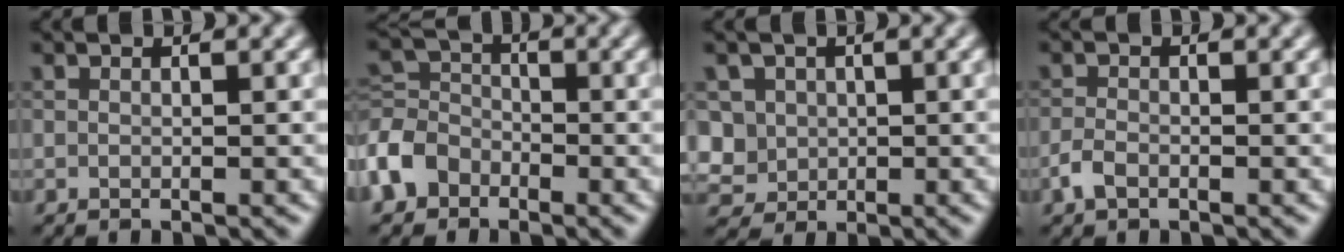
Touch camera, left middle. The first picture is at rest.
{"total": 4.9, "force": [-2.7, 3.7, 1.7], "torque": [-0.042, 0.009, -0.067]}
{"total": 5.4, "force": [0.7, 4.9, 2.1], "torque": [-0.046, 0.026, 0.005]}
{"total": 1.5, "force": [-0.9, 0.8, 0.9], "torque": [-0.017, 0.002, -0.021]}